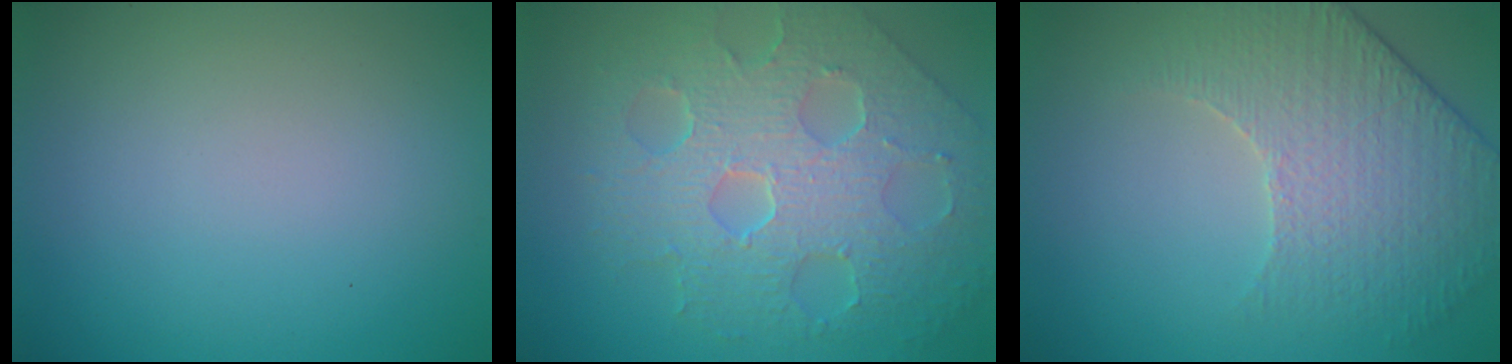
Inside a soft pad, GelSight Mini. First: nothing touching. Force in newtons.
{"total": 8.8, "press": 6.1, "slide": 6.4}
{"total": 4.3, "press": 4.0, "slide": 1.5}